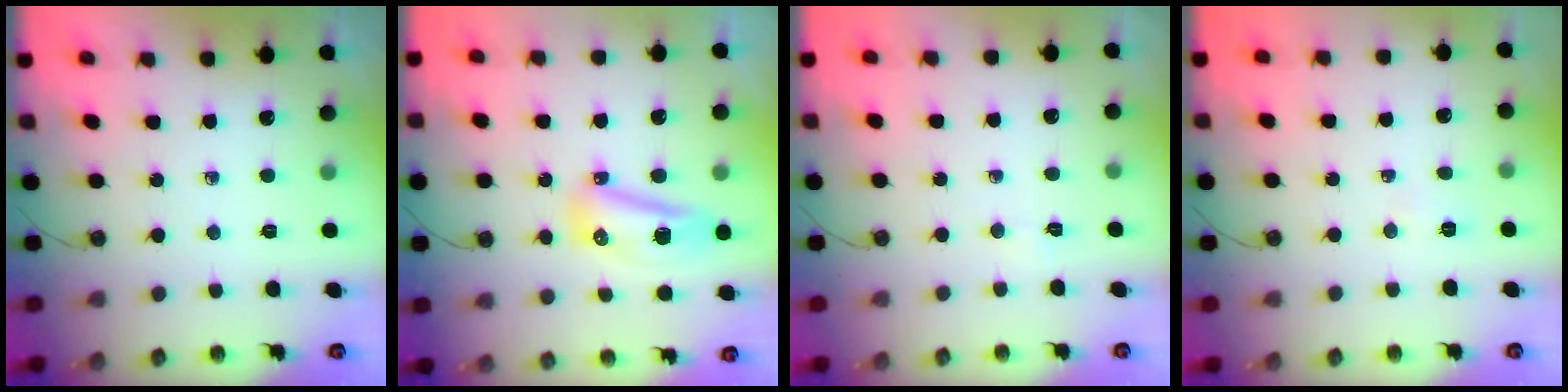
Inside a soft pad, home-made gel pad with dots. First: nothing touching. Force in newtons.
{"total": 19.4, "press": 12.1, "slide": 15.2}
{"total": 2.1, "press": 1.6, "slide": 1.4}
{"total": 2.8, "press": 2.6, "slide": 0.9}